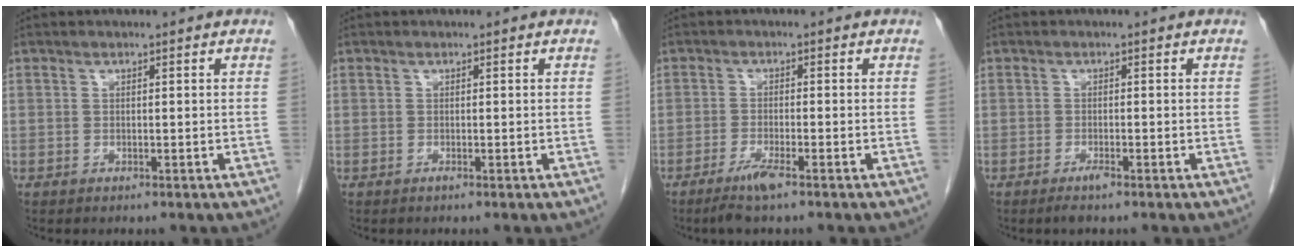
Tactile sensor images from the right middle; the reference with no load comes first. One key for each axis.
{"total": 0.0}
{"total": 3.4, "fx": -2.4, "fy": 0.0, "fz": 2.5, "tx": -0.054, "ty": -0.007, "tz": -0.048}
{"total": 1.6, "fx": -1.1, "fy": 0.0, "fz": 1.0, "tx": -0.023, "ty": -0.003, "tz": -0.021}